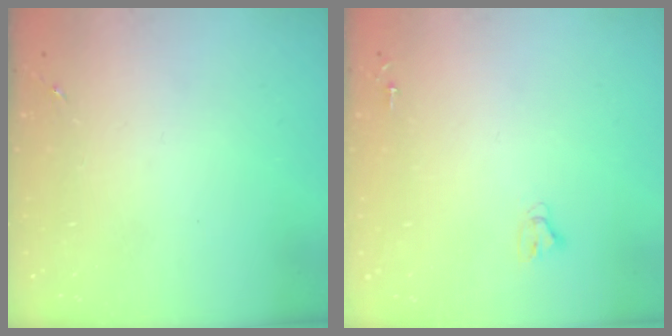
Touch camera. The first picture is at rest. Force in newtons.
{"total": 2.4, "press": 2.4, "slide": 0.2}